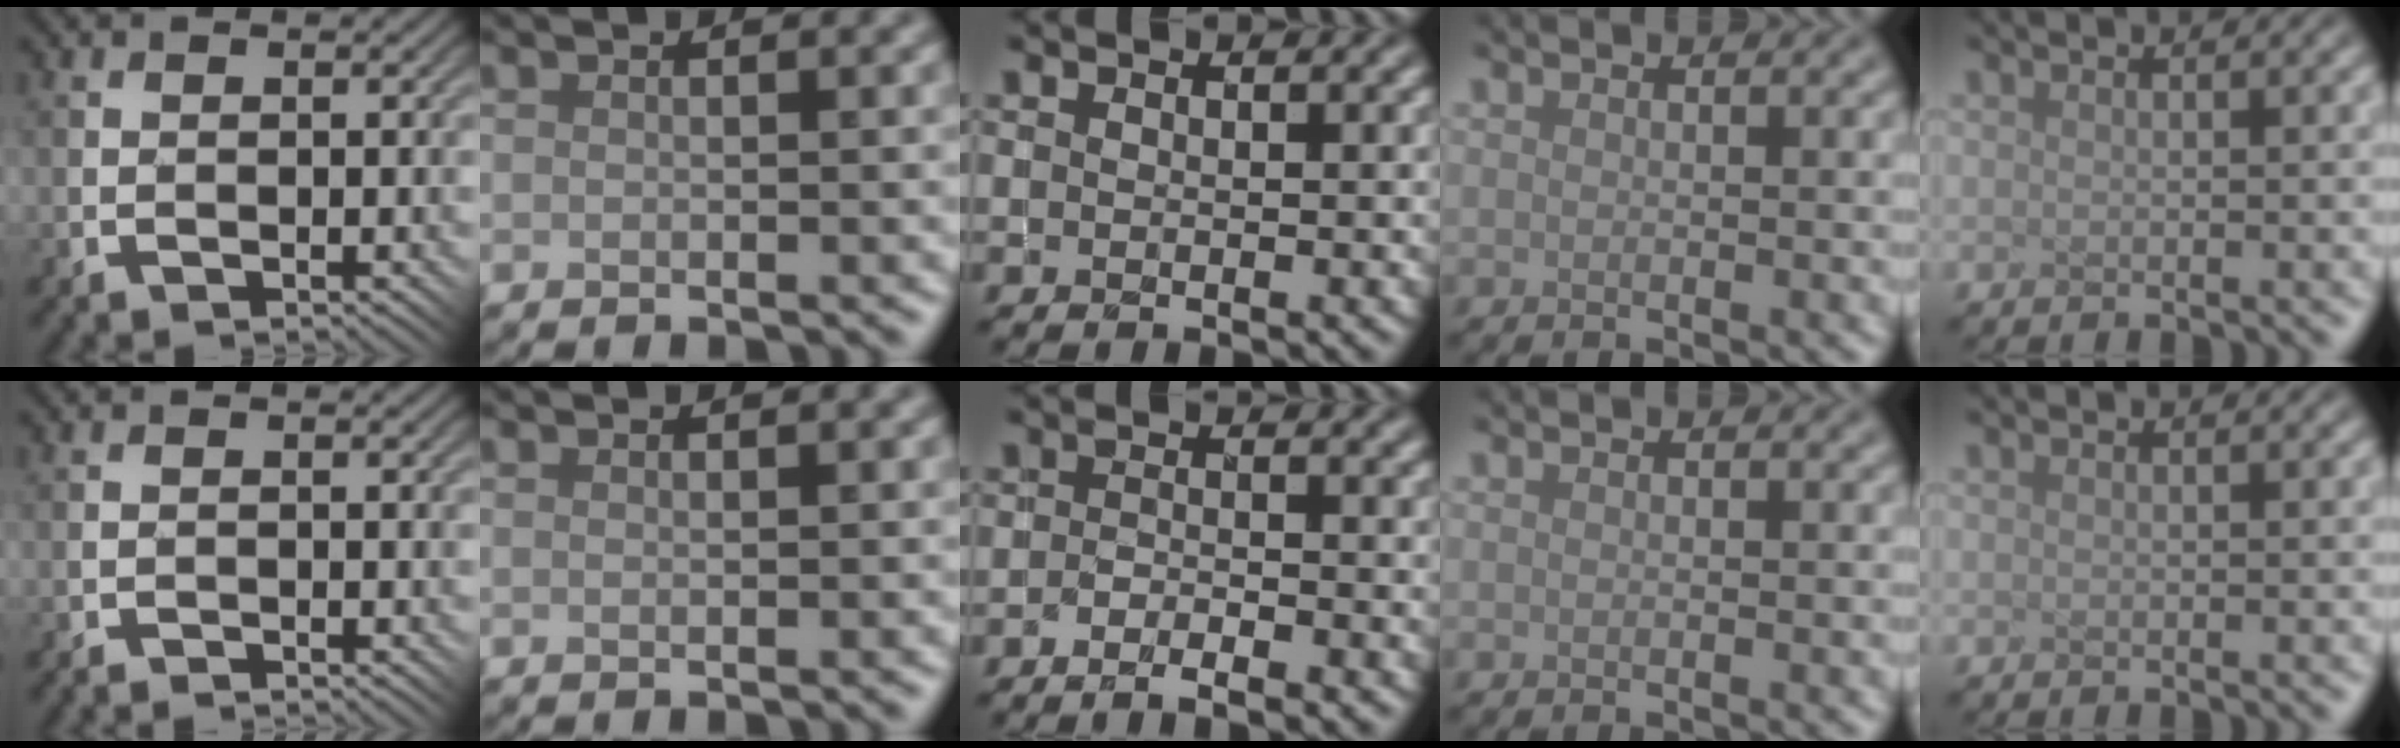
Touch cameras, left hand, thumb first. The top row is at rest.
{"thumb": {"total": 1.0, "force": [-0.9, -0.3, -0.2], "torque": [0.004, 0.007, -0.020]}, "middle": {"total": 2.6, "force": [-1.9, 0.4, 1.7], "torque": [-0.032, 0.002, -0.035]}}